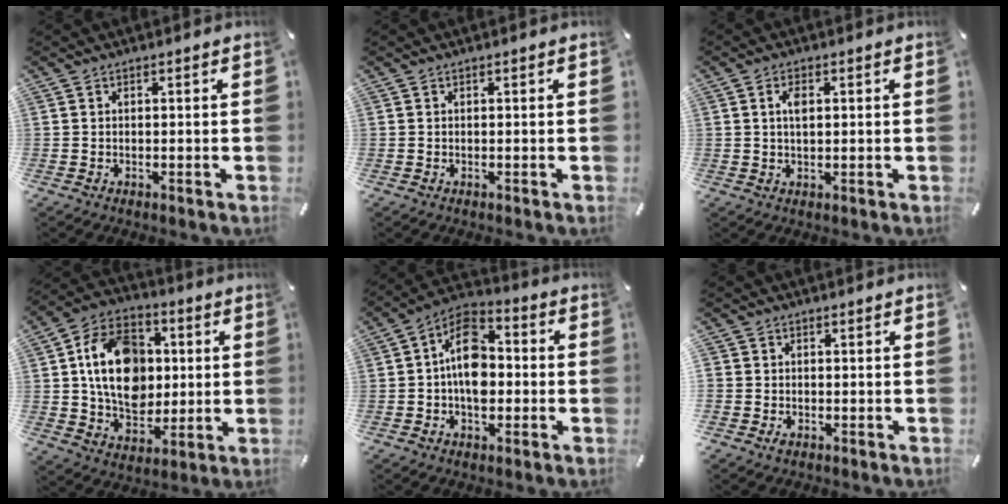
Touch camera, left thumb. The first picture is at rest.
{"total": 0.0}
{"total": 3.2, "force": [0.7, 1.6, 2.6], "torque": [-0.056, 0.001, 0.006]}
{"total": 17.1, "force": [1.3, 13.7, 10.3], "torque": [-0.188, 0.012, 0.028]}
{"total": 12.1, "force": [-1.1, 8.2, 8.8], "torque": [-0.156, 0.015, -0.015]}
{"total": 3.3, "force": [-0.3, 3.3, 0.0], "torque": [0.006, 0.008, -0.006]}